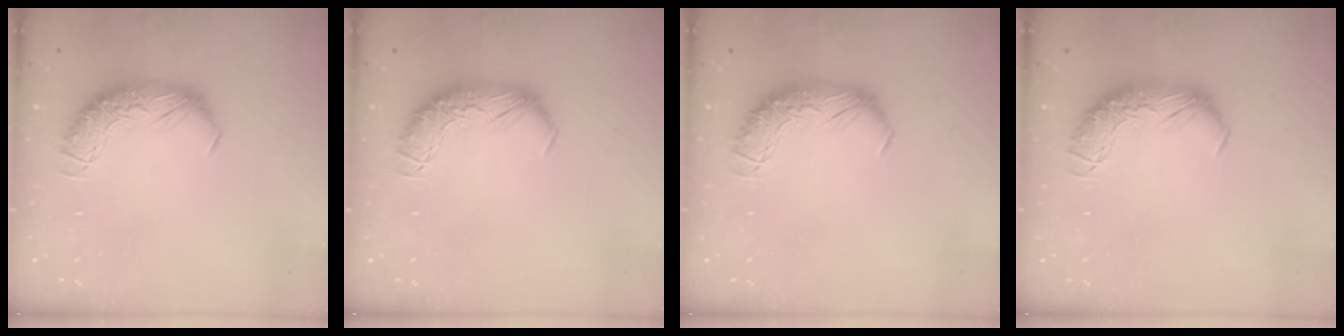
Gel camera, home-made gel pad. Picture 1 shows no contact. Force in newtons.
{"total": 0.0}
{"total": 0.0}
{"total": 0.0}